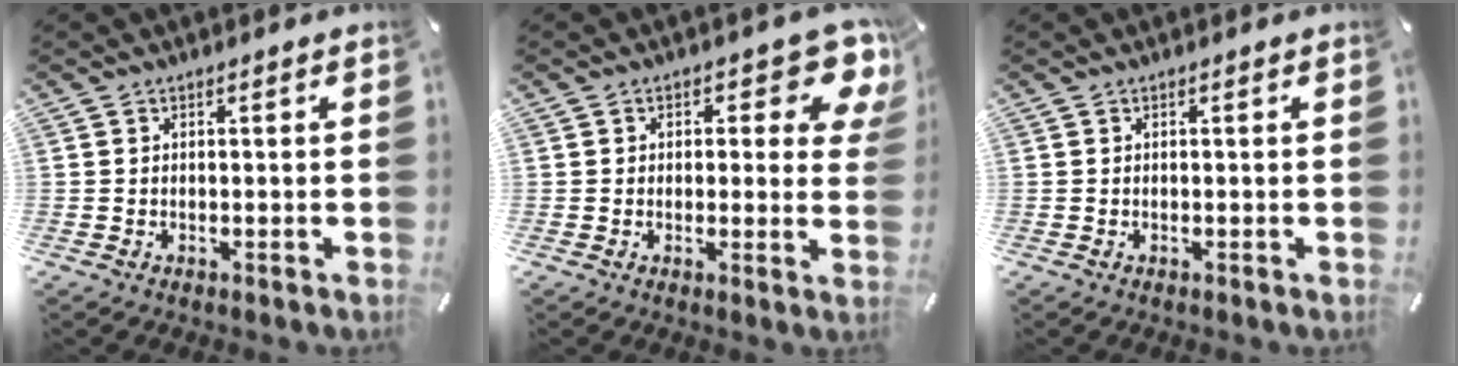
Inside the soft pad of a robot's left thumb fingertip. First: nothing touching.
{"total": 8.6, "force": [4.4, 4.3, 6.1], "torque": [-0.059, -0.024, 0.069]}
{"total": 0.0}